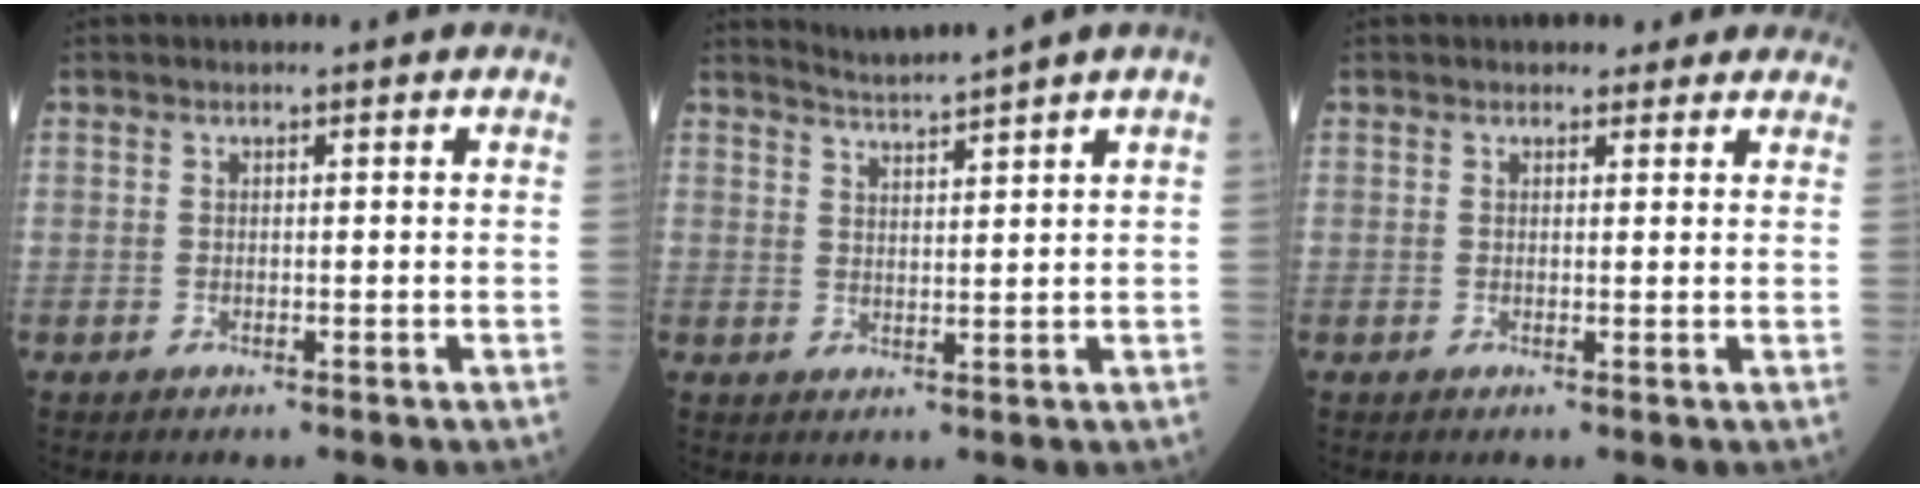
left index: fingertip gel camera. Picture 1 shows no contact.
{"total": 3.5, "force": [3.0, -1.7, 0.3], "torque": [-0.008, -0.008, 0.059]}
{"total": 3.3, "force": [2.8, 1.7, 0.5], "torque": [0.008, 0.006, 0.021]}